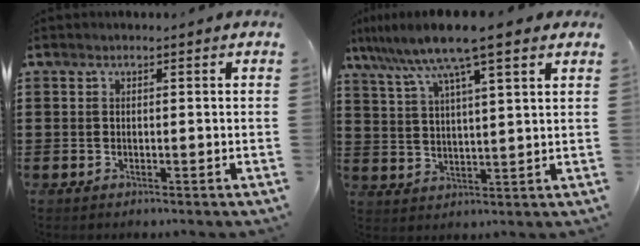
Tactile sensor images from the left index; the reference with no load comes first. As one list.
[{"total": 9.4, "force": [6.9, 0.4, 6.3], "torque": [-0.141, -0.021, 0.117]}]